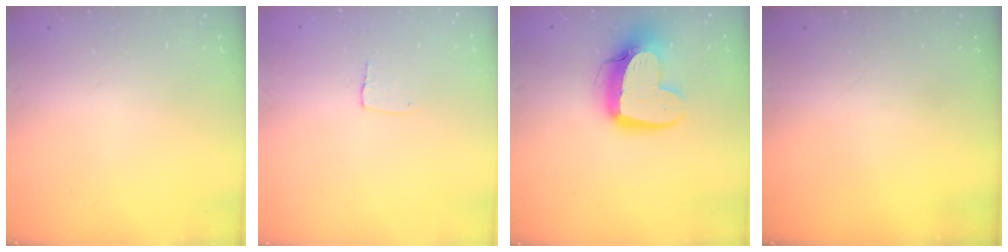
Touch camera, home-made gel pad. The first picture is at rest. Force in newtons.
{"total": 3.8, "press": 3.8, "slide": 0.1}
{"total": 14.4, "press": 14.3, "slide": 1.3}
{"total": 0.0}